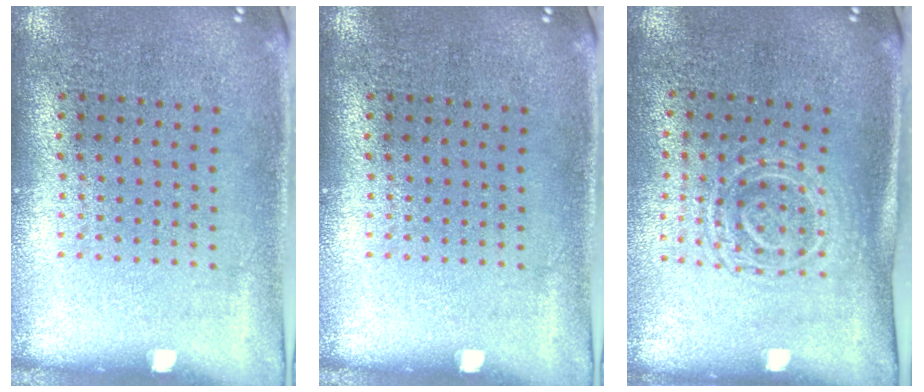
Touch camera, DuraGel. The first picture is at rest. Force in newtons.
{"total": 0.0}
{"total": 1.6, "press": 1.3, "slide": 0.9}